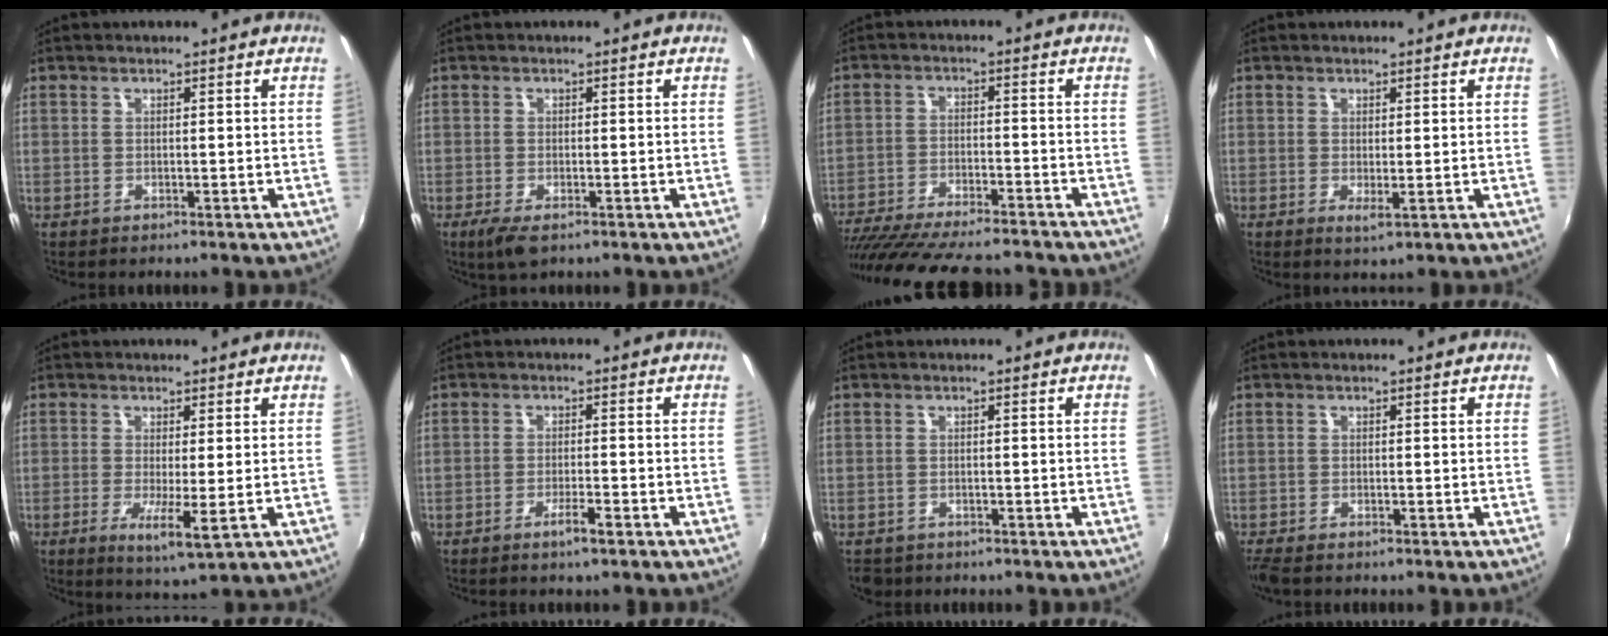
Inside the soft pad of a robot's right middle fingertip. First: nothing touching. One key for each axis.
{"total": 3.4, "fx": -1.9, "fy": 1.3, "fz": 2.5, "tx": -0.054, "ty": -0.013, "tz": -0.034}
{"total": 21.9, "fx": -19.1, "fy": 4.2, "fz": 10.0, "tx": -0.194, "ty": -0.043, "tz": -0.290}
{"total": 1.7, "fx": 0.0, "fy": 0.2, "fz": 1.7, "tx": -0.030, "ty": -0.005, "tz": 0.000}
{"total": 5.3, "fx": -1.1, "fy": 0.2, "fz": 5.1, "tx": -0.102, "ty": -0.016, "tz": -0.019}
{"total": 2.8, "fx": -1.9, "fy": 0.1, "fz": 2.1, "tx": -0.046, "ty": -0.001, "tz": -0.034}
{"total": 2.9, "fx": -2.1, "fy": 1.8, "fz": 1.0, "tx": -0.026, "ty": -0.010, "tz": -0.033}
{"total": 3.5, "fx": -2.8, "fy": 0.8, "fz": 1.8, "tx": -0.043, "ty": -0.019, "tz": -0.053}